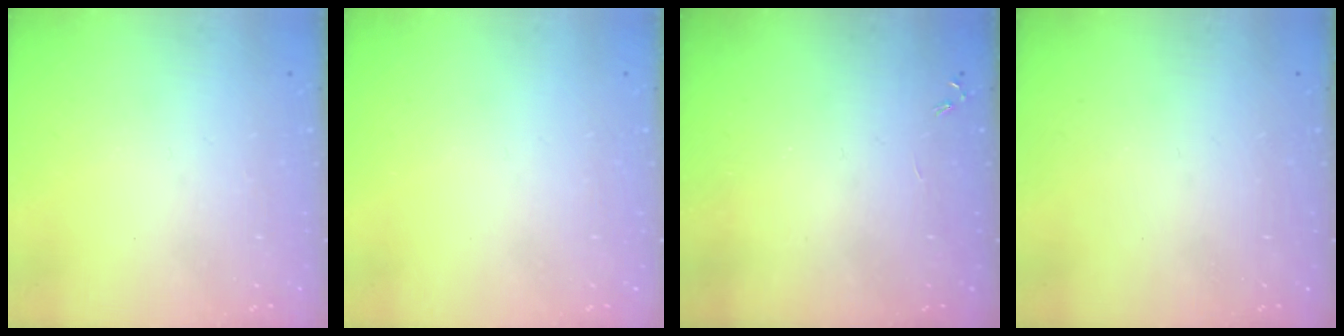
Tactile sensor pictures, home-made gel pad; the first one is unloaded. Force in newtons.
{"total": 0.0}
{"total": 0.0}
{"total": 0.0}